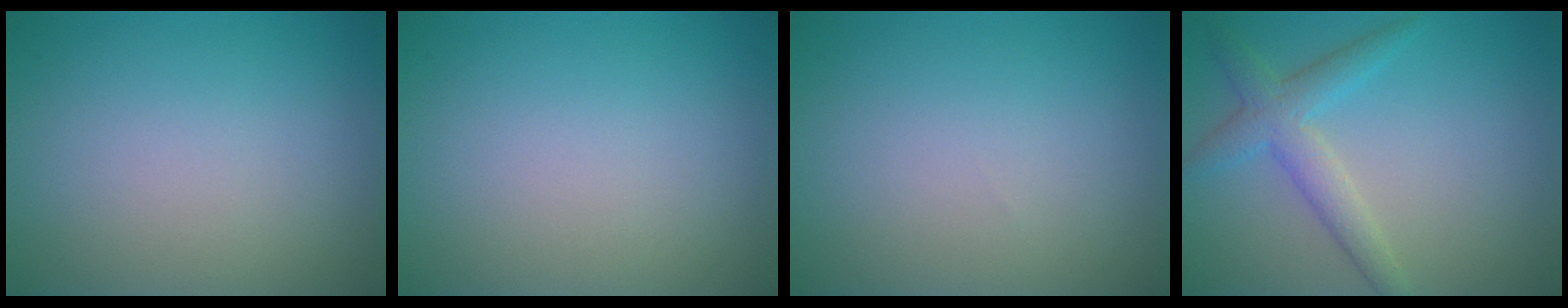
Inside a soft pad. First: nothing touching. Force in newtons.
{"total": 0.0}
{"total": 0.0}
{"total": 3.3, "press": 3.3, "slide": 0.2}